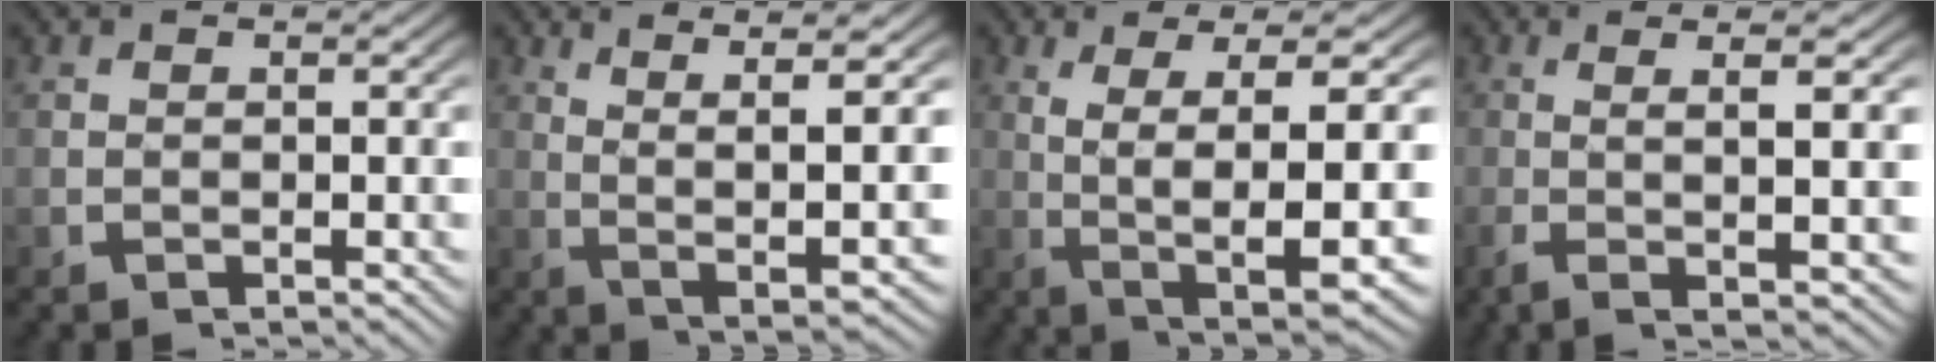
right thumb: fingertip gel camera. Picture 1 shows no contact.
{"total": 10.2, "force": [2.7, 4.0, 9.0], "torque": [-0.136, 0.004, 0.044]}
{"total": 9.0, "force": [-1.2, 3.0, 8.4], "torque": [-0.145, -0.020, -0.001]}
{"total": 7.5, "force": [0.4, 1.1, 7.4], "torque": [-0.112, 0.003, 0.009]}